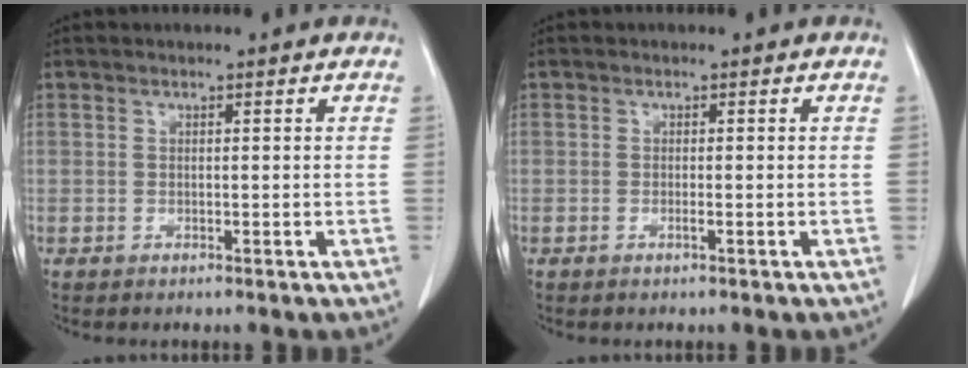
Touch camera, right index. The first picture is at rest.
{"total": 0.6, "force": [-0.3, -0.1, 0.5], "torque": [-0.011, 0.001, -0.004]}